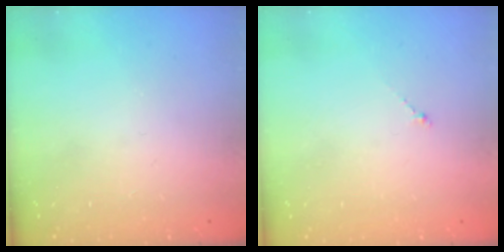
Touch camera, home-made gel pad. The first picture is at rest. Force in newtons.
{"total": 0.7, "press": 0.6, "slide": 0.4}